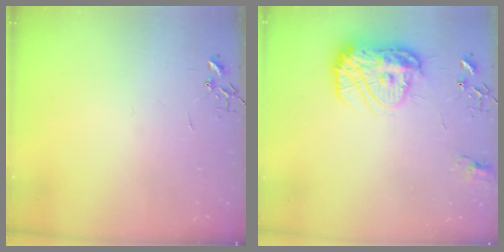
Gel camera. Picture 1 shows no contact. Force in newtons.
{"total": 15.0, "press": 14.9, "slide": 1.1}